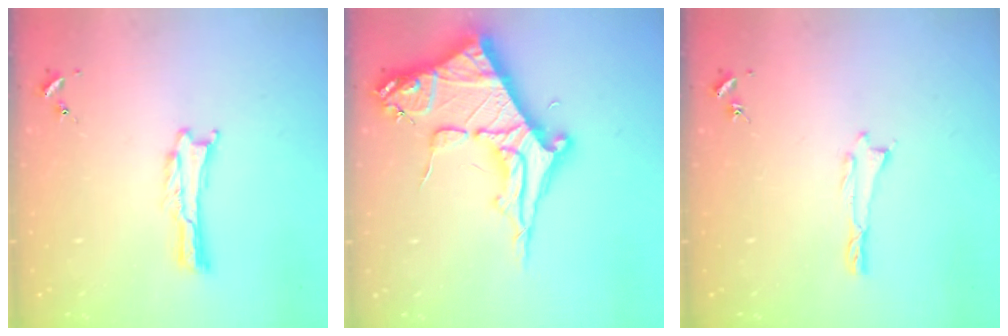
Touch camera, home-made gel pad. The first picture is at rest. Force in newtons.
{"total": 10.6, "press": 10.6, "slide": 1.2}
{"total": 0.0}